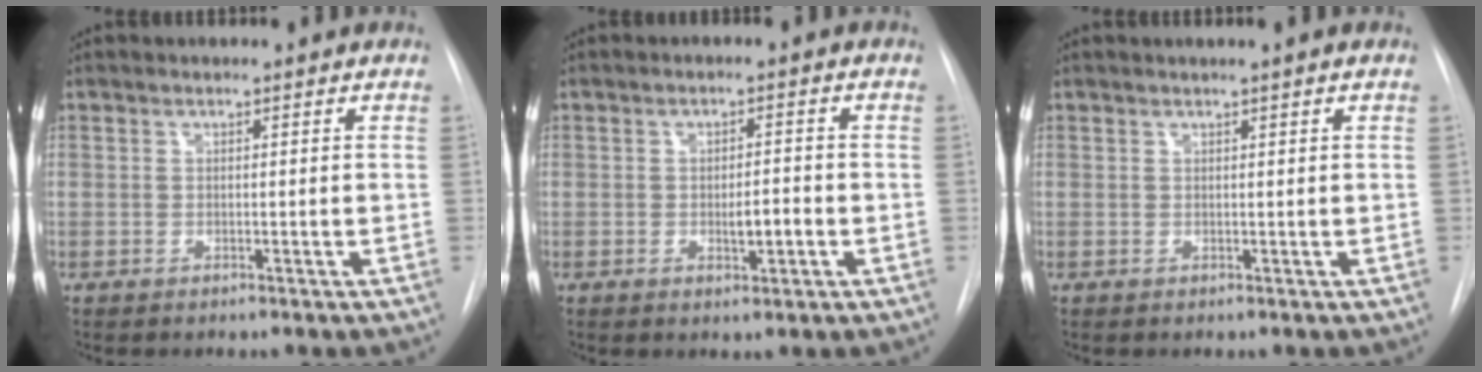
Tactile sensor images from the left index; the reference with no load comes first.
{"total": 3.2, "force": [-0.8, 0.9, 2.9], "torque": [-0.046, 0.000, -0.008]}
{"total": 1.2, "force": [0.8, -0.3, 0.9], "torque": [-0.017, 0.005, 0.017]}